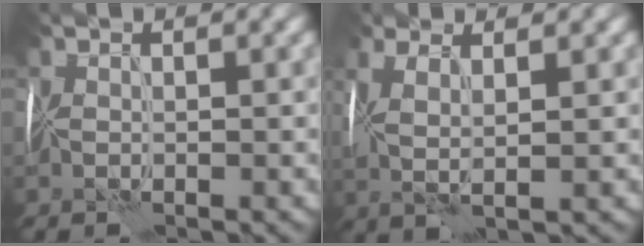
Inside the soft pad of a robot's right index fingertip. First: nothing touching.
{"total": 4.5, "force": [1.2, 1.4, 4.1], "torque": [-0.096, 0.003, 0.023]}